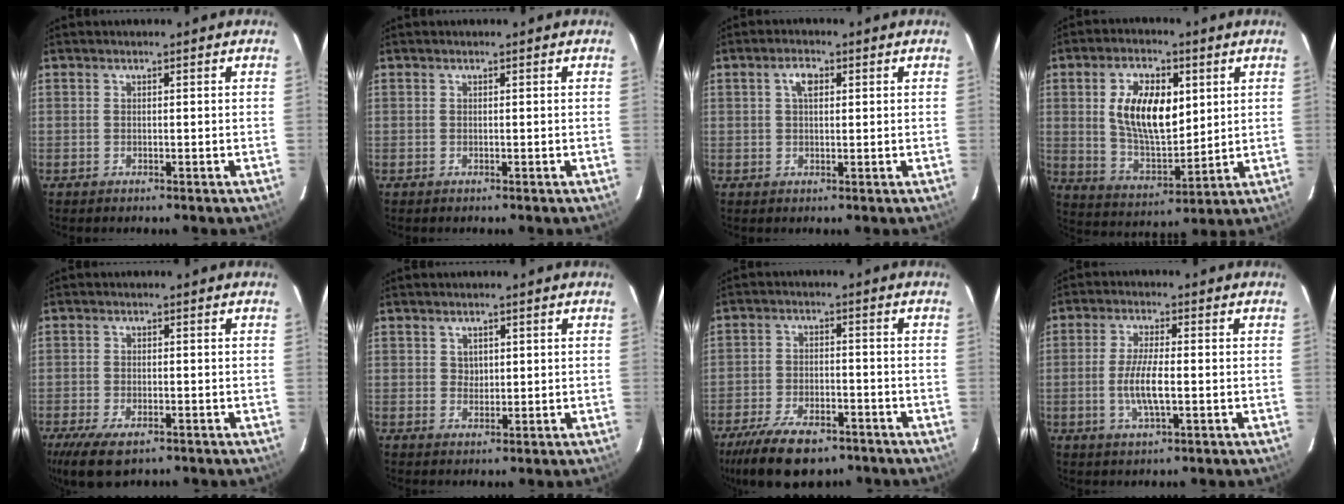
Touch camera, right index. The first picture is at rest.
{"total": 0.0}
{"total": 2.9, "force": [0.9, 1.5, 2.3], "torque": [-0.043, 0.010, 0.017]}
{"total": 13.6, "force": [3.4, 6.9, 11.2], "torque": [-0.204, 0.009, 0.074]}
{"total": 8.6, "force": [-5.4, 3.7, 5.6], "torque": [-0.134, -0.033, -0.093]}
{"total": 2.0, "force": [0.9, 1.7, 0.6], "torque": [-0.003, 0.005, 0.017]}
{"total": 15.0, "force": [-10.7, 6.4, 8.4], "torque": [-0.189, -0.024, -0.174]}
{"total": 6.4, "force": [-1.2, 1.6, 6.1], "torque": [-0.122, -0.006, -0.022]}